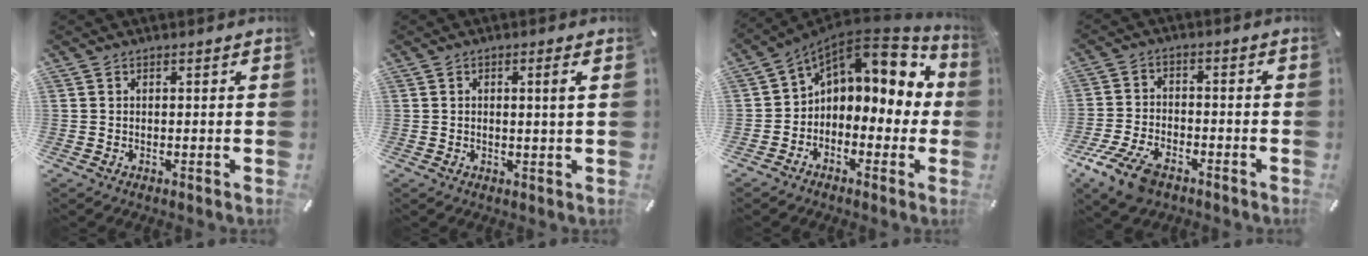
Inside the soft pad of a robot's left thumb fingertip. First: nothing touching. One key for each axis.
{"total": 2.4, "fx": 0.6, "fy": 0.1, "fz": 2.3, "tx": -0.036, "ty": -0.005, "tz": 0.005}
{"total": 9.3, "fx": 3.5, "fy": 6.6, "fz": 5.6, "tx": -0.095, "ty": -0.032, "tz": 0.057}
{"total": 9.6, "fx": -6.2, "fy": 5.0, "fz": 5.3, "tx": -0.117, "ty": 0.024, "tz": -0.115}